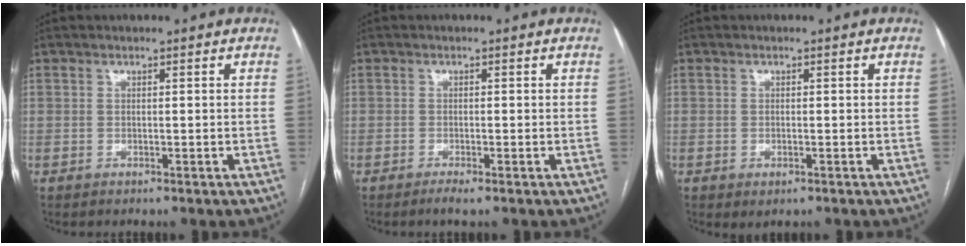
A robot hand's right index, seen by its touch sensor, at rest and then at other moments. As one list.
[{"total": 1.5, "force": [-1.0, 0.0, 1.1], "torque": [-0.021, -0.003, -0.019]}, {"total": 1.3, "force": [-0.5, 0.6, 1.0], "torque": [-0.016, -0.003, 0.001]}]